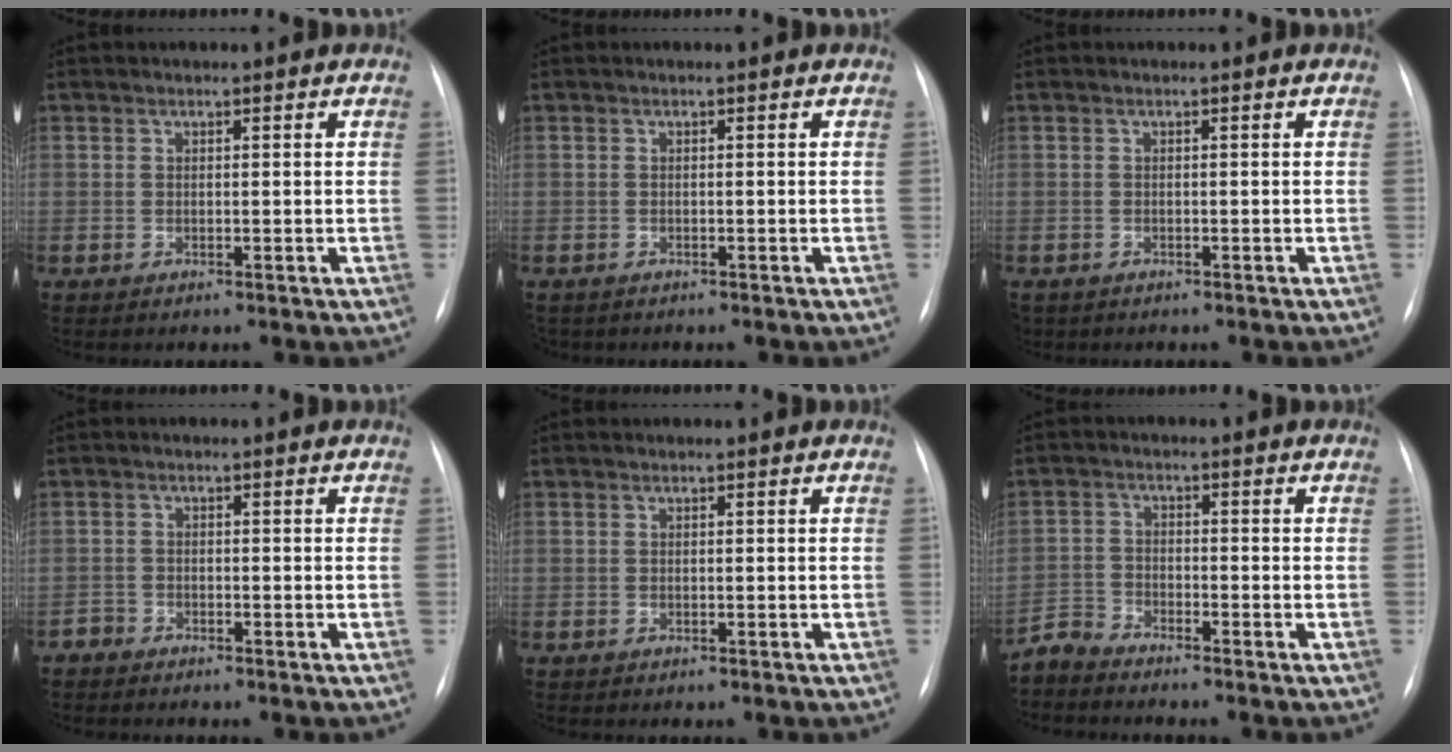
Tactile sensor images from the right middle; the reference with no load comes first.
{"total": 1.6, "force": [-1.3, 1.0, 0.2], "torque": [-0.005, 0.000, -0.018]}
{"total": 2.4, "force": [-1.7, 1.6, 0.5], "torque": [-0.008, -0.001, -0.026]}
{"total": 1.3, "force": [-1.1, 0.4, -0.4], "torque": [0.010, -0.001, -0.025]}
{"total": 0.0}
{"total": 3.1, "force": [-3.1, 0.0, -0.5], "torque": [0.011, -0.017, -0.064]}